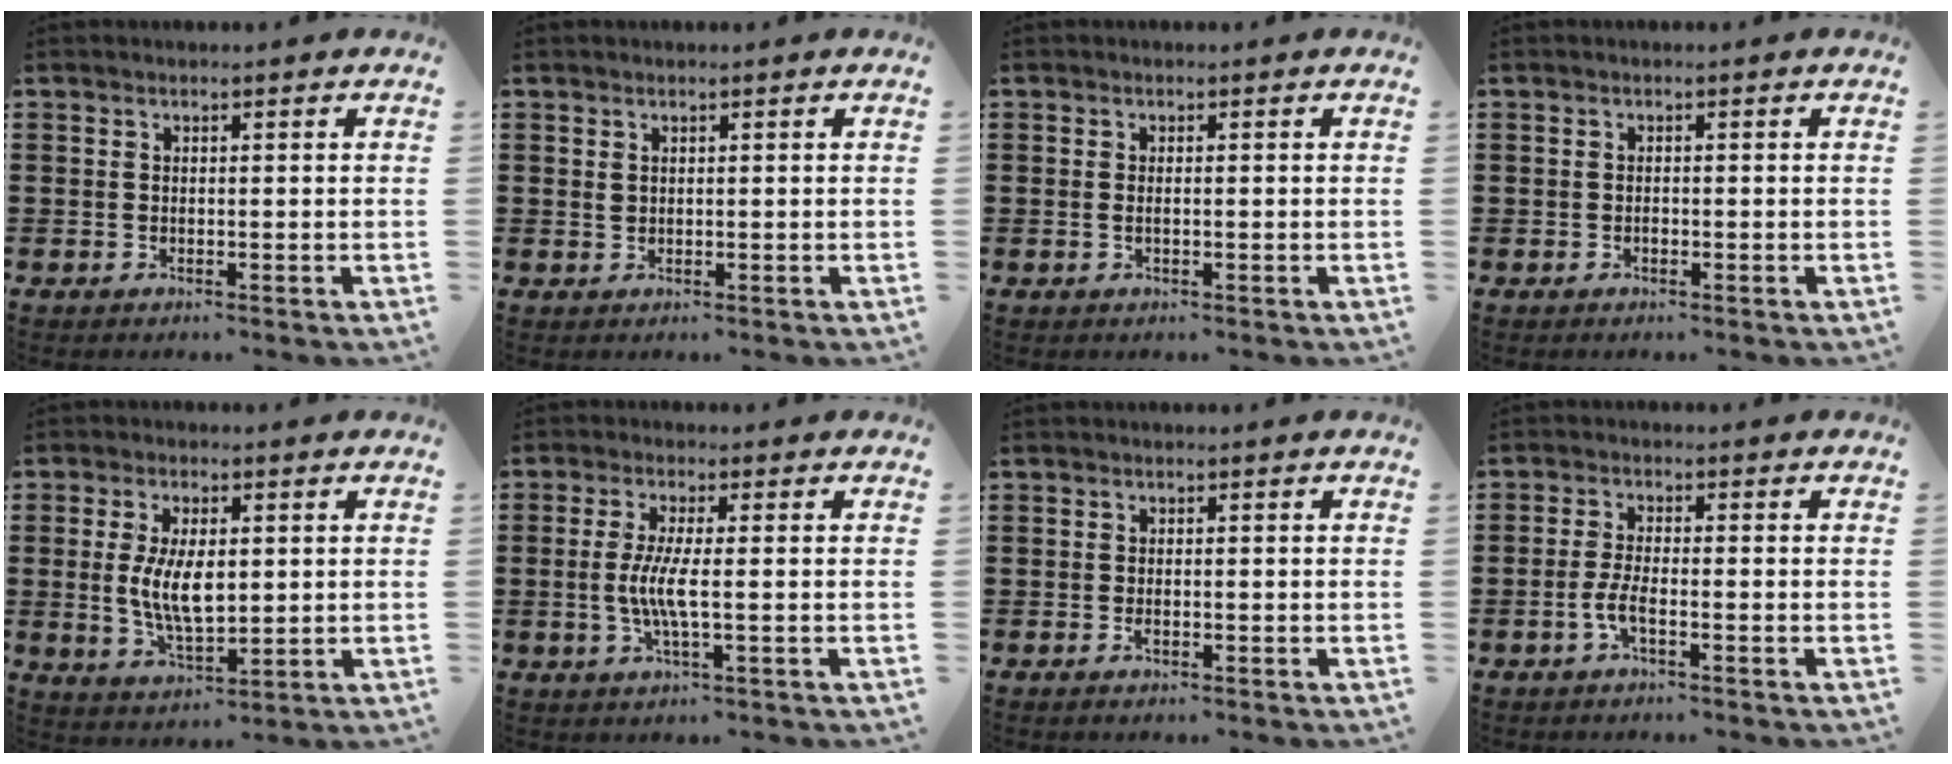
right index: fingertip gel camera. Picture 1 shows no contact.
{"total": 0.8, "force": [0.4, 0.6, 0.4], "torque": [-0.009, 0.004, 0.009]}
{"total": 0.0}
{"total": 0.5, "force": [-0.3, 0.3, 0.3], "torque": [-0.008, 0.000, -0.005]}
{"total": 7.8, "force": [0.4, 3.7, 6.9], "torque": [-0.151, 0.001, 0.002]}
{"total": 5.2, "force": [-0.6, 0.4, 5.1], "torque": [-0.114, -0.013, -0.020]}
{"total": 0.8, "force": [-0.5, 0.2, 0.7], "torque": [-0.014, -0.007, -0.007]}
{"total": 3.3, "force": [-1.5, 0.6, 2.9], "torque": [-0.071, -0.006, -0.033]}